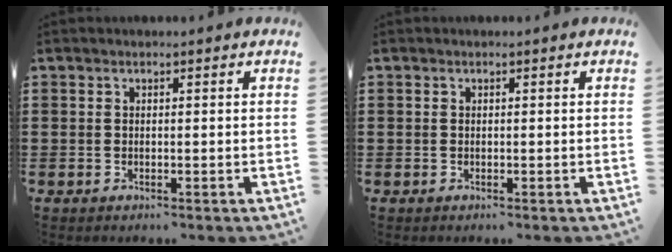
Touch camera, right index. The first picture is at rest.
{"total": 0.0}